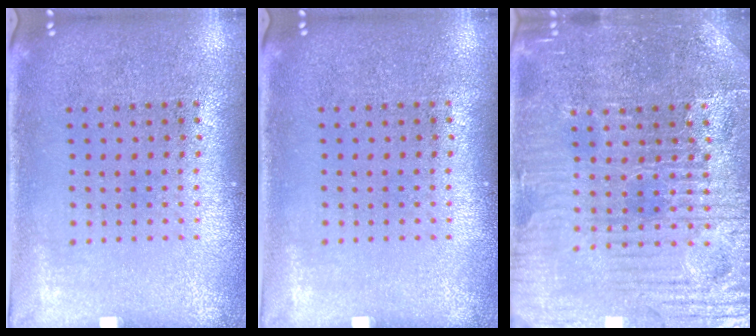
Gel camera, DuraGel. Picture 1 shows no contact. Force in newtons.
{"total": 0.0}
{"total": 4.8, "press": 4.7, "slide": 1.2}